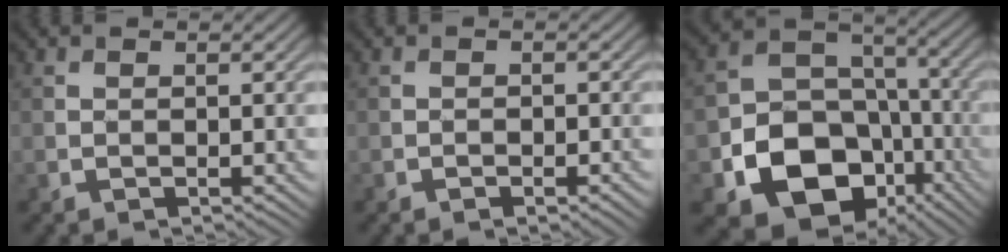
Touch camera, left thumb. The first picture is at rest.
{"total": 1.8, "force": [-1.1, 0.7, 1.3], "torque": [-0.016, -0.001, -0.015]}
{"total": 16.6, "force": [-7.3, 12.7, 7.7], "torque": [-0.155, -0.042, -0.127]}